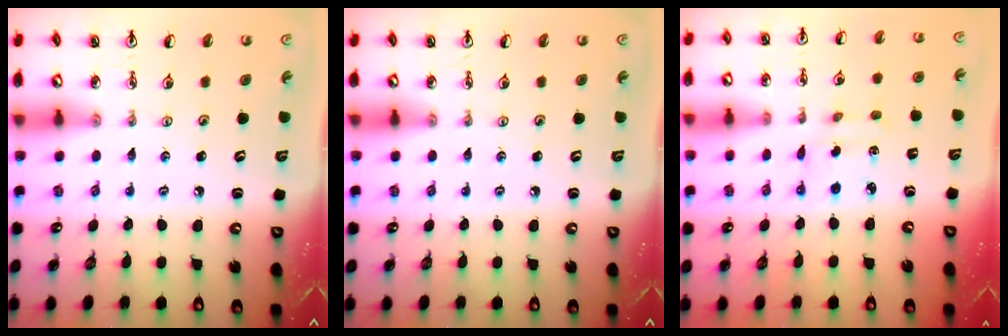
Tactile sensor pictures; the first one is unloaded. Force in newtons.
{"total": 0.0}
{"total": 2.5, "press": 2.5, "slide": 0.2}